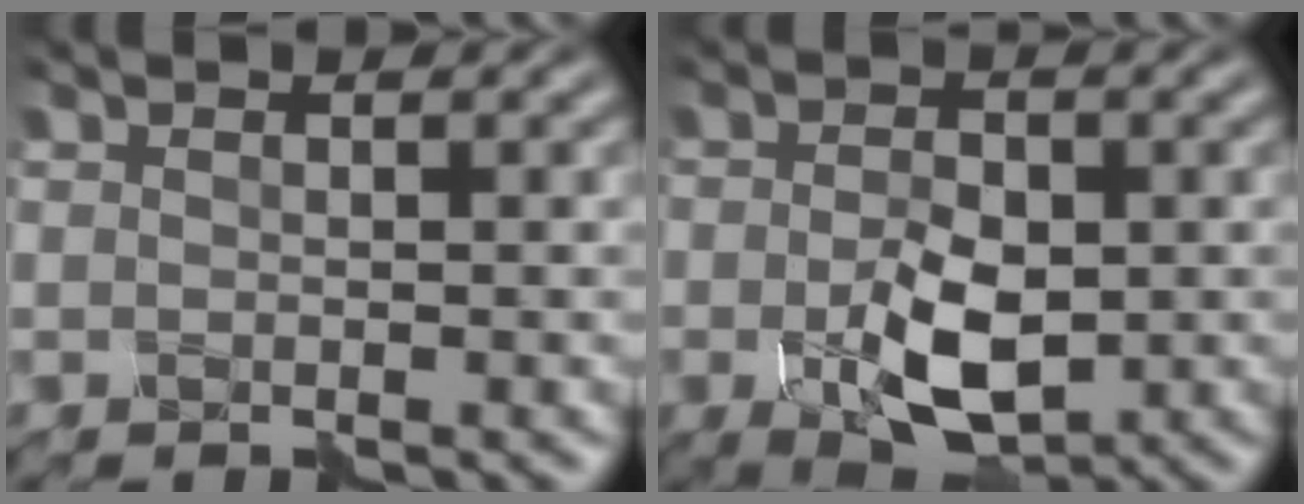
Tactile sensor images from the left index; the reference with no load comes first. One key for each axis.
{"total": 5.1, "fx": -1.4, "fy": 2.9, "fz": 4.0, "tx": -0.076, "ty": -0.007, "tz": -0.021}